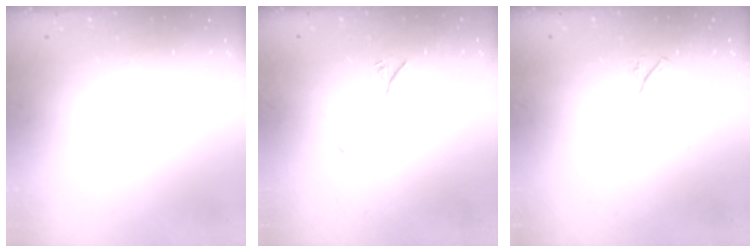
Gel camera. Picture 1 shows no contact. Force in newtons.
{"total": 8.6, "press": 8.5, "slide": 1.1}
{"total": 5.2, "press": 5.1, "slide": 0.8}